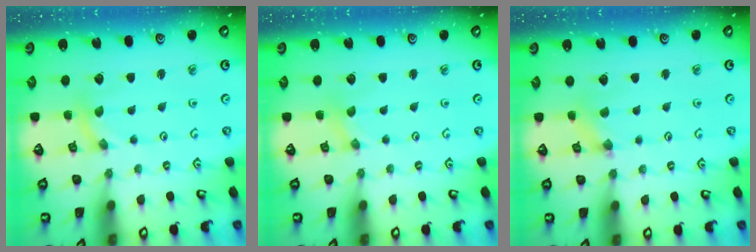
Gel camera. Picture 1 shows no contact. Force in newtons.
{"total": 0.0}
{"total": 1.0, "press": 1.0, "slide": 0.3}